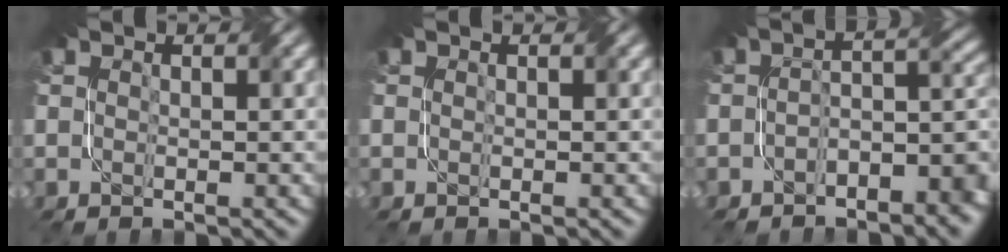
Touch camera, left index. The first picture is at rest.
{"total": 0.0}
{"total": 6.3, "force": [-3.2, 3.1, 4.5], "torque": [-0.043, 0.001, -0.055]}